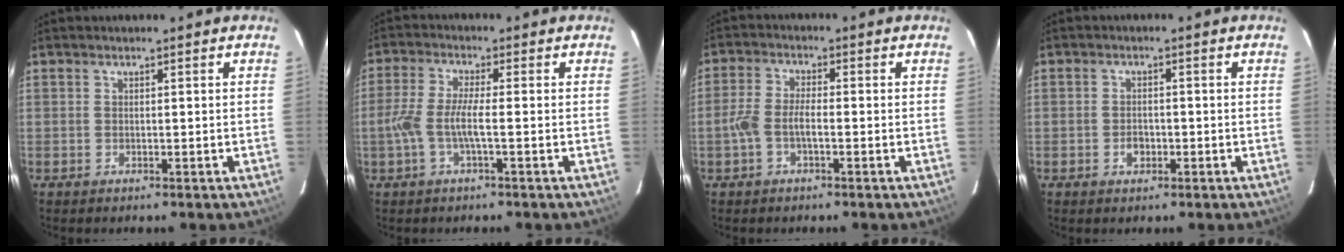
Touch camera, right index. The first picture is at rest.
{"total": 5.8, "force": [-1.6, 0.4, 5.5], "torque": [-0.122, 0.000, -0.031]}
{"total": 4.5, "force": [-1.6, 1.7, 3.9], "torque": [-0.090, 0.009, -0.031]}
{"total": 2.5, "force": [-0.9, 1.9, 1.4], "torque": [-0.025, 0.004, -0.015]}